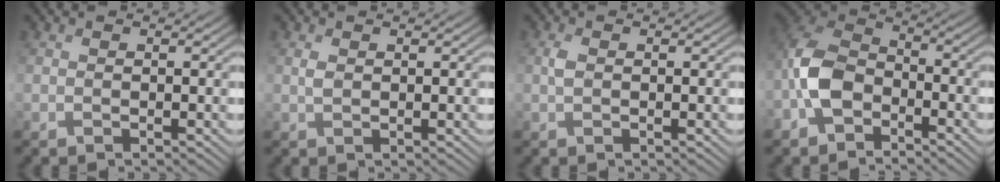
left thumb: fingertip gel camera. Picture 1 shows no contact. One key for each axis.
{"total": 1.2, "fx": 0.9, "fy": 0.3, "fz": 0.7, "tx": -0.018, "ty": 0.007, "tz": 0.020}
{"total": 1.1, "fx": 0.6, "fy": 0.4, "fz": 0.8, "tx": -0.021, "ty": 0.008, "tz": 0.010}
{"total": 7.9, "fx": -3.2, "fy": 5.1, "fz": 5.1, "tx": -0.116, "ty": 0.010, "tz": -0.081}